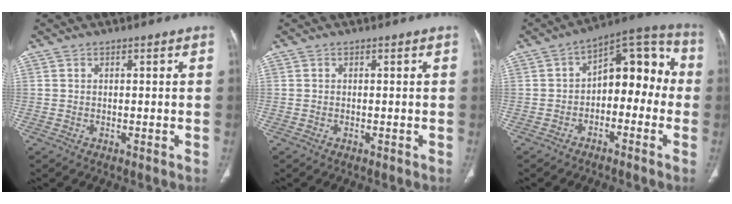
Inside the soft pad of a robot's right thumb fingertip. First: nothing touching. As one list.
[{"total": 0.0}, {"total": 12.7, "force": [-1.3, 7.9, 9.9], "torque": [-0.090, 0.055, -0.034]}]